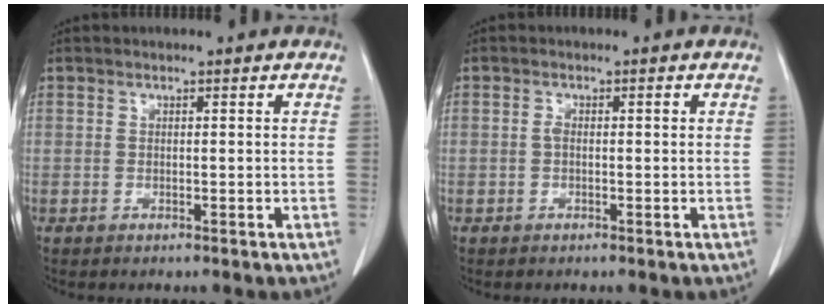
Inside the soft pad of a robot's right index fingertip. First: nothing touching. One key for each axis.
{"total": 1.3, "fx": 0.1, "fy": 0.5, "fz": 1.2, "tx": -0.017, "ty": 0.005, "tz": 0.003}